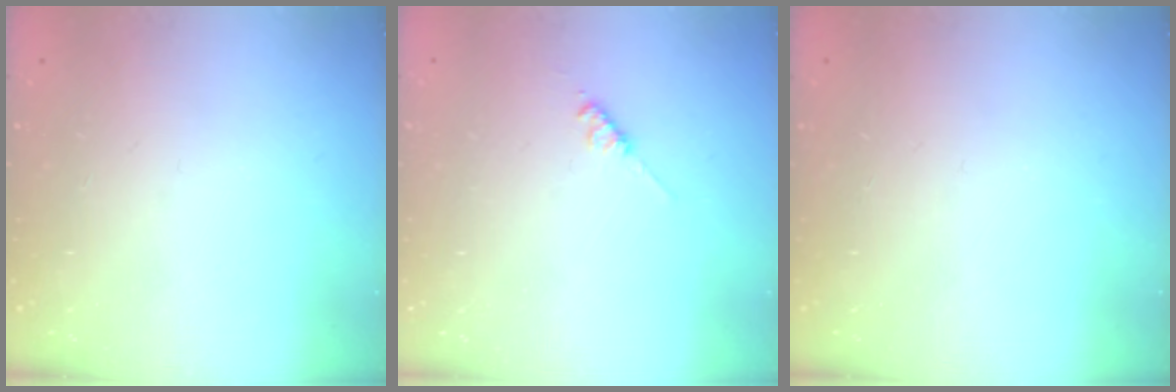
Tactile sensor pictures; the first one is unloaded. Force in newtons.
{"total": 2.8, "press": 2.8, "slide": 0.5}
{"total": 0.0}